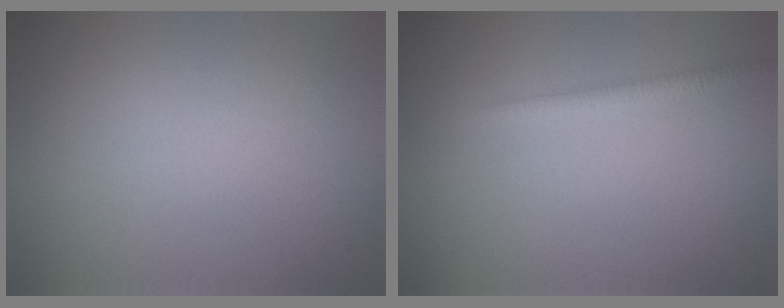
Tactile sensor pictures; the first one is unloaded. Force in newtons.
{"total": 1.9, "press": 1.9, "slide": 0.0}